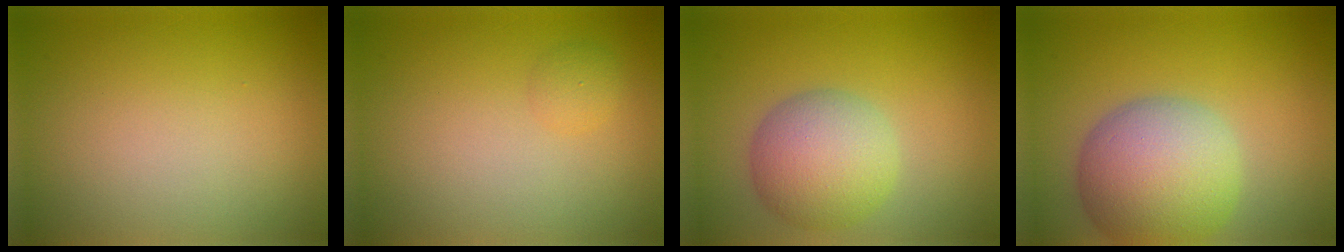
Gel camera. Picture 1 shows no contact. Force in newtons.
{"total": 0.8, "press": 0.8, "slide": 0.0}
{"total": 5.8, "press": 5.8, "slide": 0.4}
{"total": 8.5, "press": 8.5, "slide": 0.4}